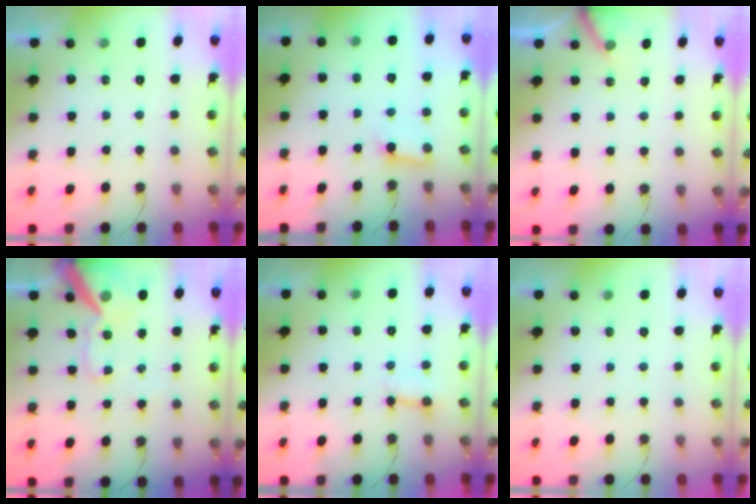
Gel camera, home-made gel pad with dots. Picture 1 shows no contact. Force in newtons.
{"total": 3.3, "press": 3.3, "slide": 0.3}
{"total": 5.9, "press": 5.8, "slide": 0.5}
{"total": 14.5, "press": 14.3, "slide": 2.4}
{"total": 3.2, "press": 3.2, "slide": 0.5}
{"total": 0.0}